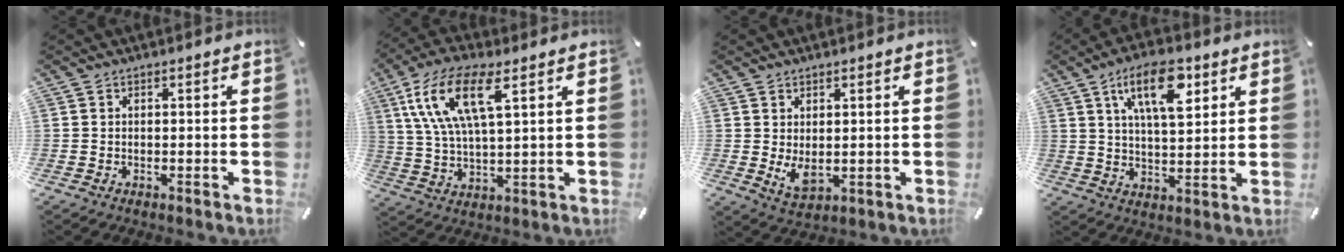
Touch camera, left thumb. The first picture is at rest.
{"total": 13.7, "force": [6.6, 4.8, 11.0], "torque": [-0.246, -0.003, 0.115]}
{"total": 5.1, "force": [0.7, 3.2, 3.9], "torque": [-0.074, -0.009, 0.011]}
{"total": 13.0, "force": [6.5, 5.6, 9.7], "torque": [-0.153, -0.013, 0.109]}